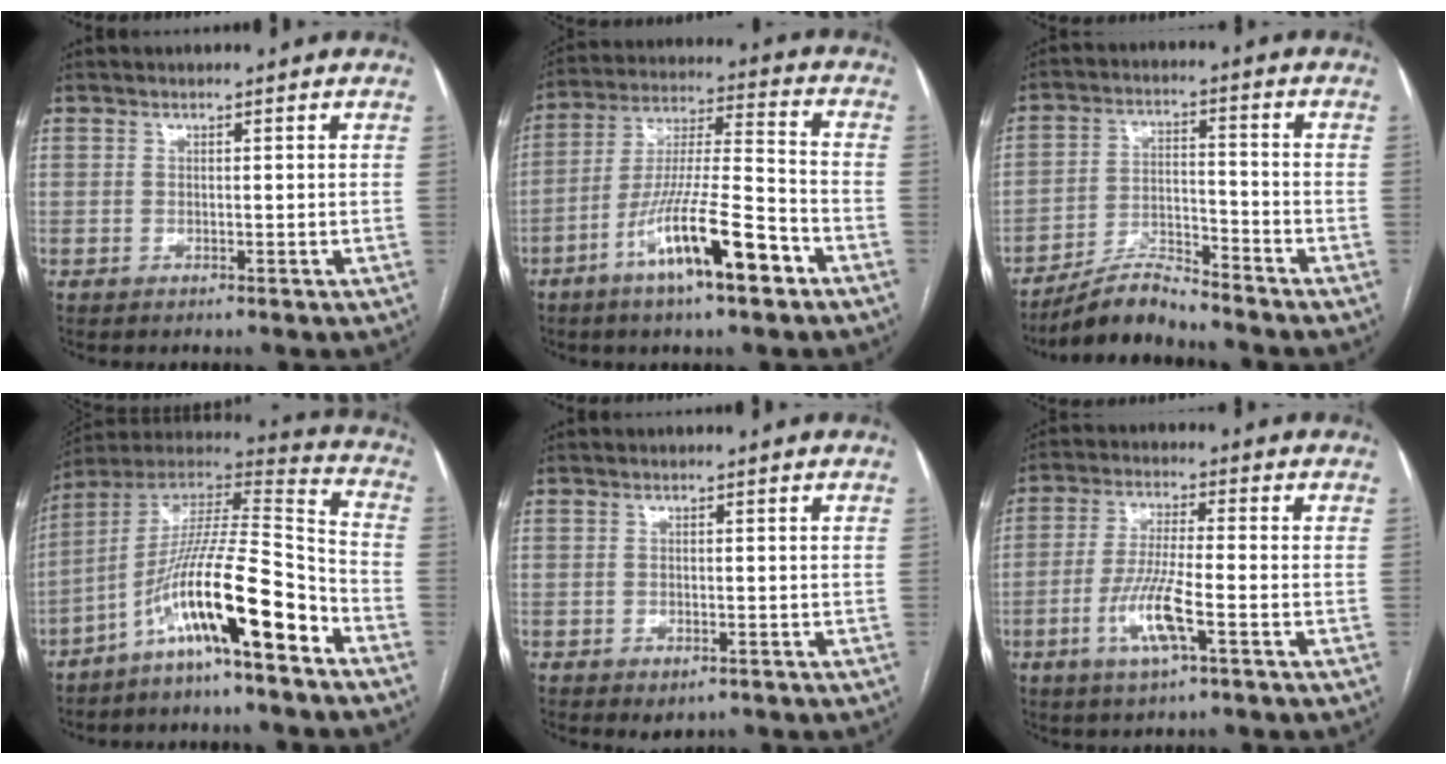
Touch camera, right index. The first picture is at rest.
{"total": 14.6, "force": [-7.6, 1.7, 12.3], "torque": [-0.224, -0.007, -0.134]}
{"total": 6.7, "force": [-6.4, 0.6, 1.9], "torque": [-0.035, -0.004, -0.118]}
{"total": 16.9, "force": [-9.2, 1.1, 14.1], "torque": [-0.254, 0.010, -0.163]}
{"total": 2.2, "force": [-1.2, 1.4, 1.2], "torque": [-0.009, 0.001, -0.006]}
{"total": 8.5, "force": [-3.3, 0.9, 7.8], "torque": [-0.160, -0.007, -0.063]}